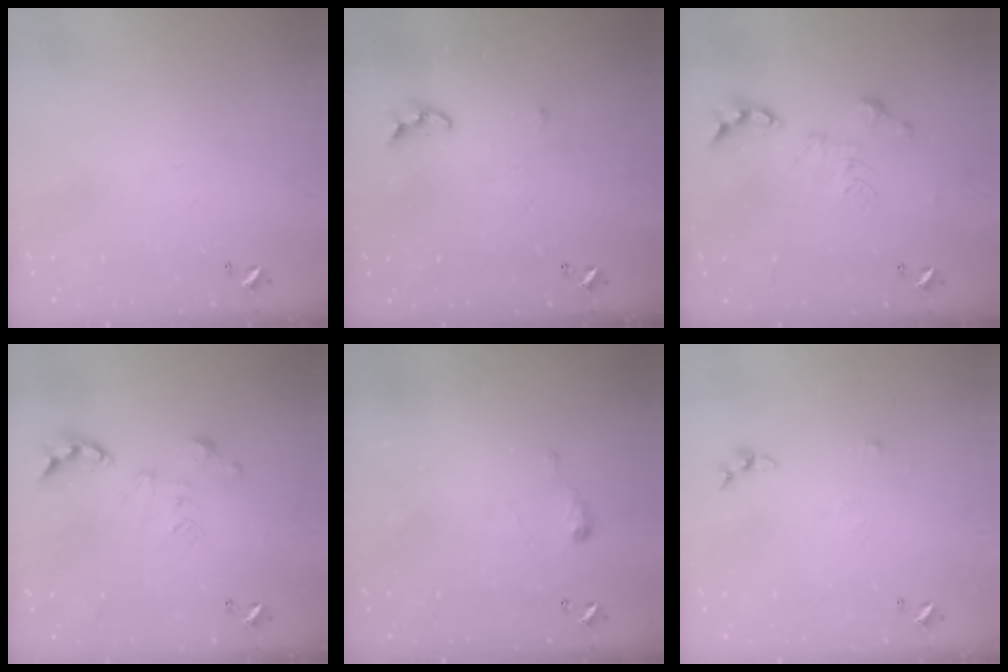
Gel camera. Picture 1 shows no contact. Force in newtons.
{"total": 6.4, "press": 6.4, "slide": 0.5}
{"total": 0.0}
{"total": 0.8, "press": 0.8, "slide": 0.3}
{"total": 4.8, "press": 4.7, "slide": 0.6}
{"total": 3.3, "press": 3.3, "slide": 0.5}